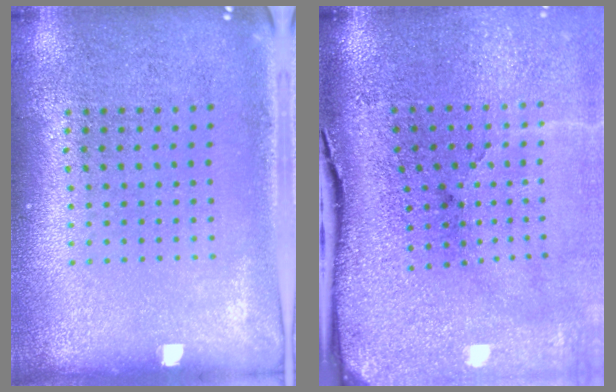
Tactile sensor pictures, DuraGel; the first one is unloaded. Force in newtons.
{"total": 5.1, "press": 4.0, "slide": 3.2}